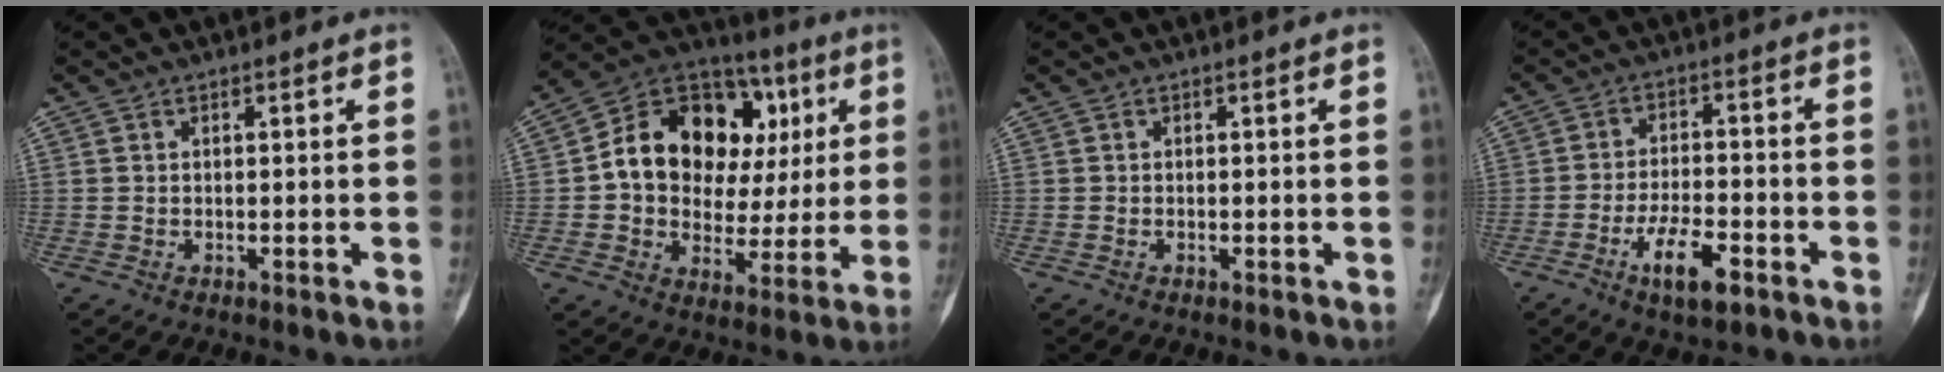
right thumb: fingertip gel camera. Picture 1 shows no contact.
{"total": 21.7, "force": [4.1, 15.8, 14.3], "torque": [-0.179, 0.035, 0.070]}
{"total": 0.0}
{"total": 8.5, "force": [-4.3, 3.1, 6.6], "torque": [-0.118, 0.018, -0.072]}